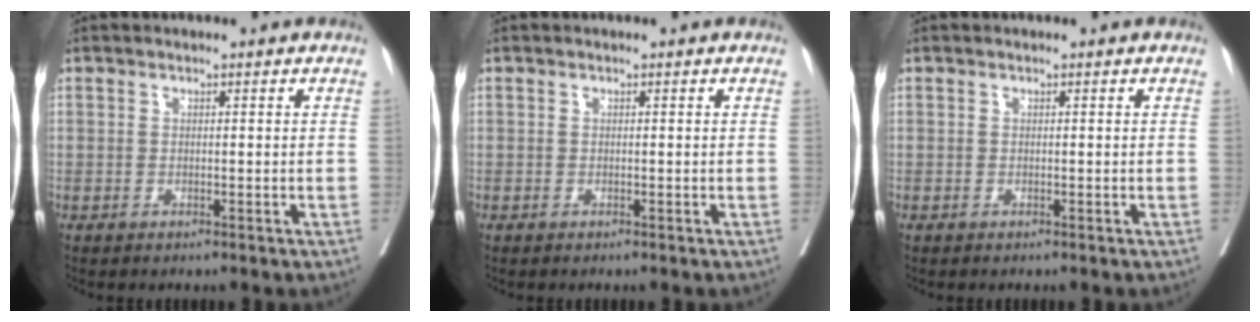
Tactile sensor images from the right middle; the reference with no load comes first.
{"total": 0.0}
{"total": 0.0}